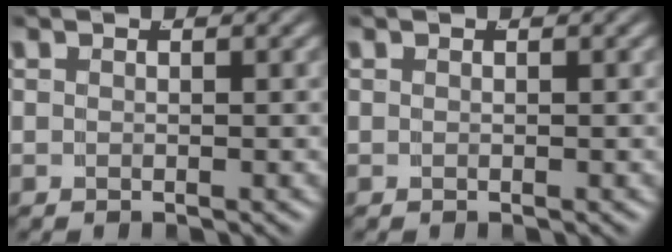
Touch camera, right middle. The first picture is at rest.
{"total": 0.0}